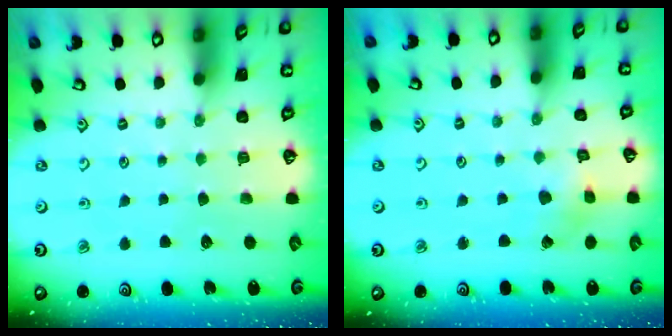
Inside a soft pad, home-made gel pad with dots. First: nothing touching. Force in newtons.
{"total": 2.8, "press": 2.8, "slide": 0.1}